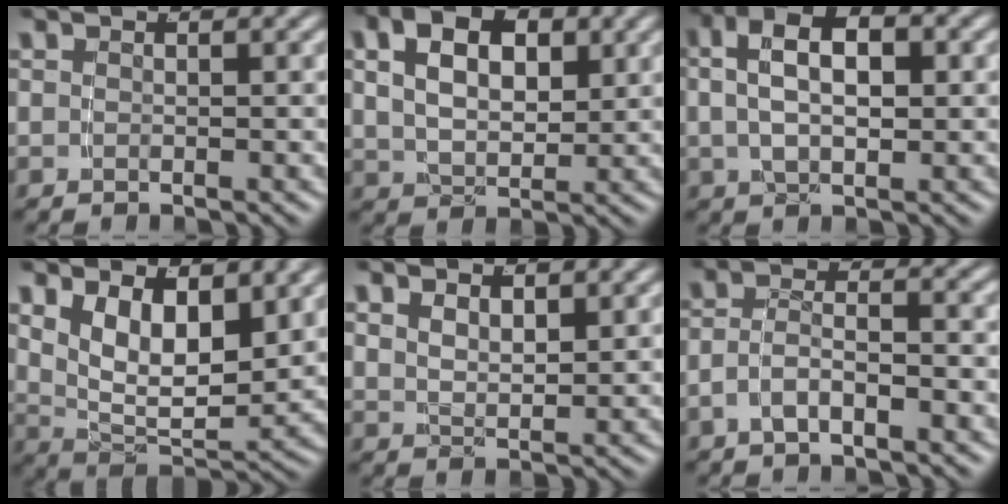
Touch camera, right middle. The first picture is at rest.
{"total": 7.6, "force": [2.6, 5.1, 5.0], "torque": [-0.079, 0.005, 0.040]}
{"total": 7.7, "force": [2.1, 4.4, 6.0], "torque": [-0.090, 0.017, 0.024]}
{"total": 9.1, "force": [1.7, 5.7, 6.9], "torque": [-0.127, -0.016, 0.032]}
{"total": 2.2, "force": [1.2, 0.8, 1.7], "torque": [-0.036, -0.013, 0.033]}
{"total": 3.0, "force": [-1.9, 1.2, 1.9], "torque": [-0.036, -0.008, -0.033]}